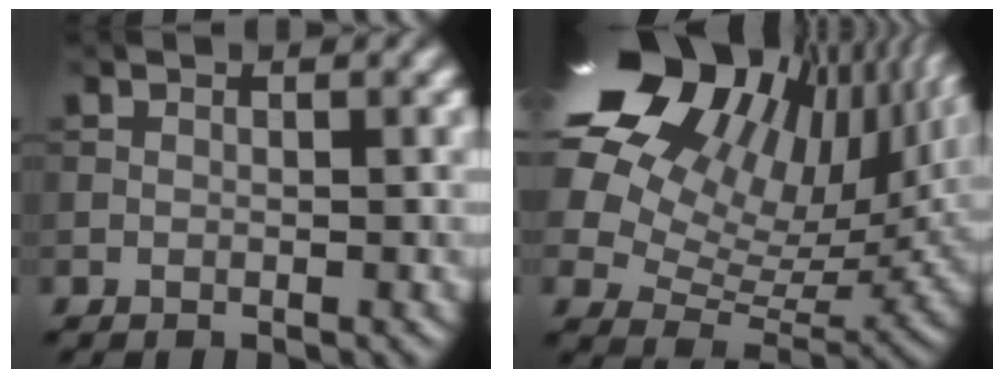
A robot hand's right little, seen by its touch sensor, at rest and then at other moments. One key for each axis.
{"total": 18.3, "fx": 8.8, "fy": 11.2, "fz": 11.5, "tx": -0.223, "ty": 0.054, "tz": 0.155}